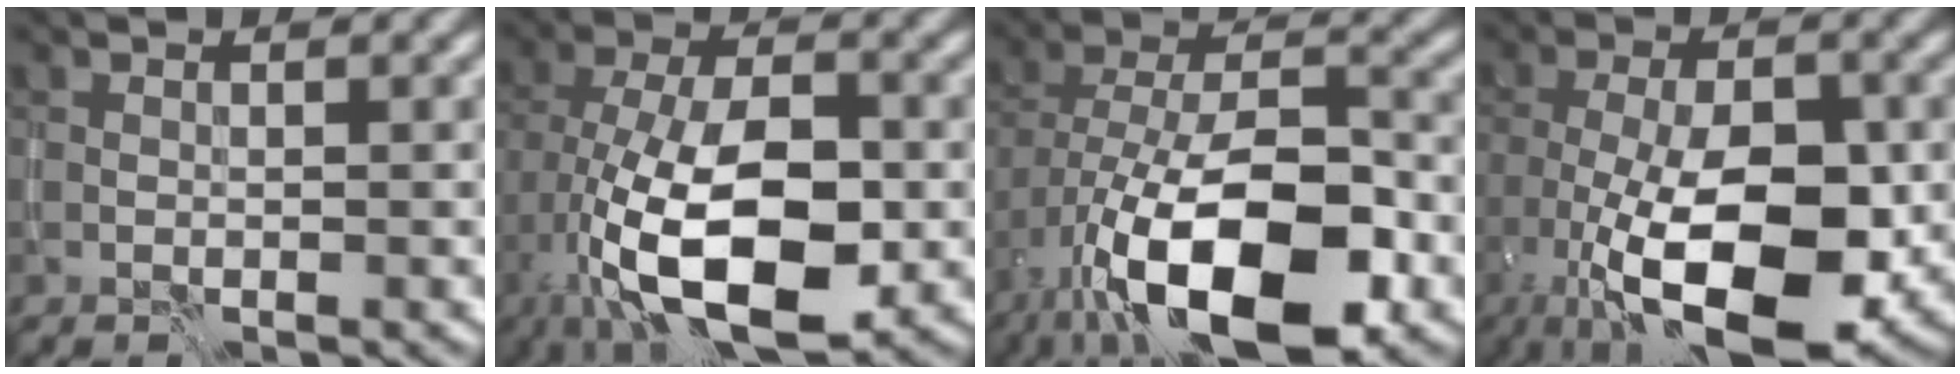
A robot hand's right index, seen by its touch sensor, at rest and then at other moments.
{"total": 13.0, "force": [-4.4, 5.8, 10.8], "torque": [-0.198, -0.003, -0.079]}
{"total": 14.7, "force": [-6.8, 6.6, 11.2], "torque": [-0.197, -0.015, -0.123]}
{"total": 12.2, "force": [-3.8, 5.0, 10.5], "torque": [-0.174, -0.009, -0.065]}